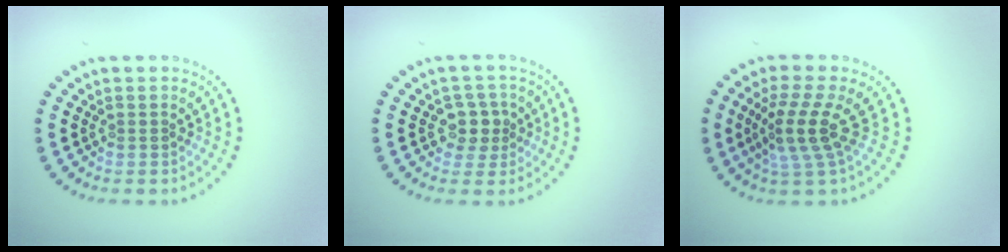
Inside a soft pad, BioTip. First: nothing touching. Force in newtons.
{"total": 2.4, "press": 2.2, "slide": 1.0}
{"total": 3.8, "press": 2.9, "slide": 2.4}